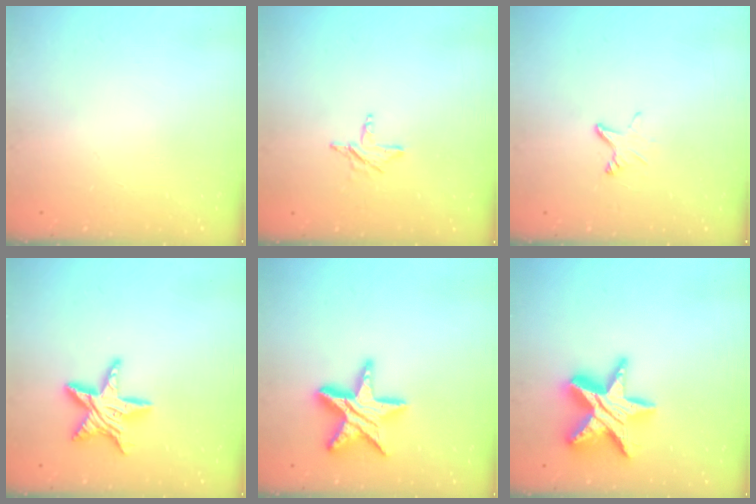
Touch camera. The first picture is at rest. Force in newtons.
{"total": 3.9, "press": 3.9, "slide": 0.3}
{"total": 3.8, "press": 3.7, "slide": 0.3}
{"total": 12.4, "press": 12.4, "slide": 0.7}
{"total": 15.5, "press": 15.5, "slide": 0.7}
{"total": 17.0, "press": 16.9, "slide": 1.4}